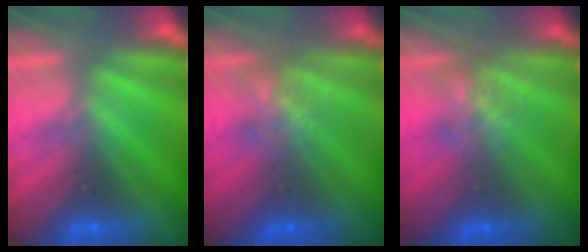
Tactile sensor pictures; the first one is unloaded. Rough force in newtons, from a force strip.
{"total": 4.5}
{"total": 4.5}